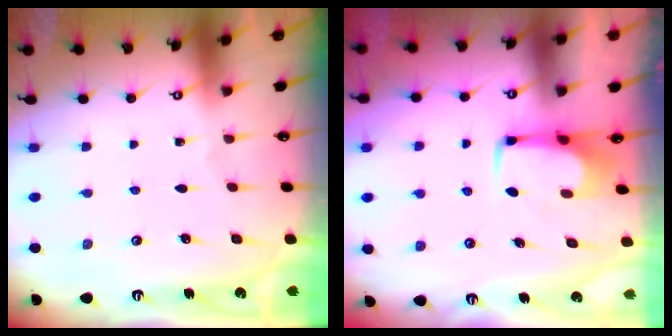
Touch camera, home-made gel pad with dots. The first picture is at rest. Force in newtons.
{"total": 1.7, "press": 1.6, "slide": 0.6}